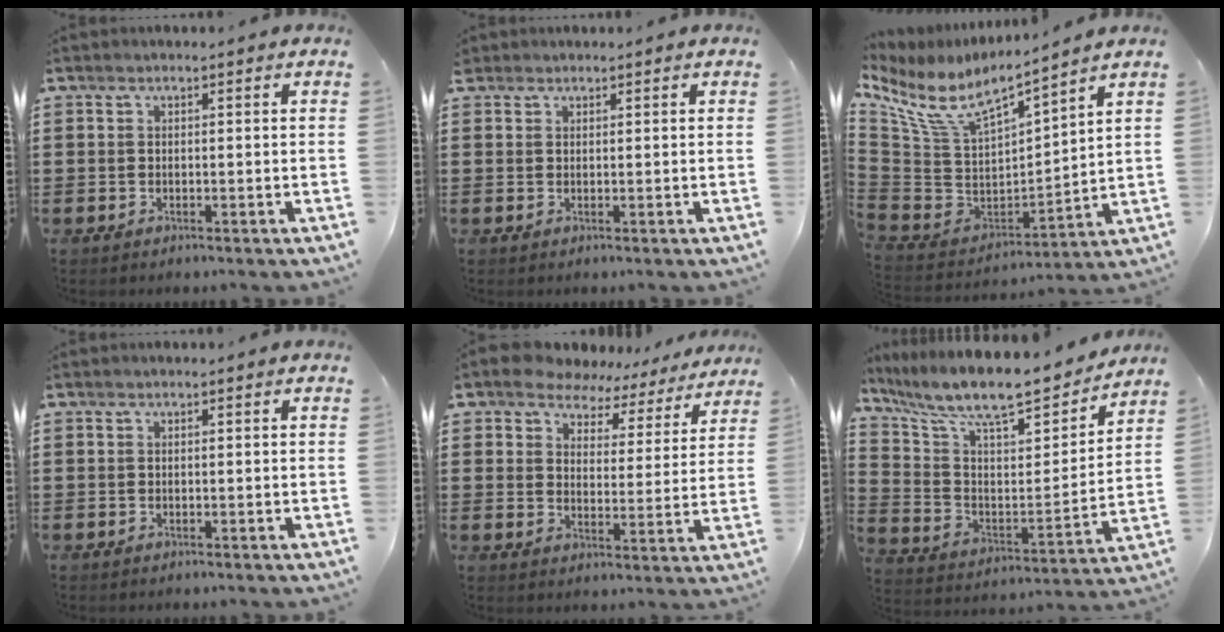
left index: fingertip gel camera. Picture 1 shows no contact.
{"total": 1.0, "force": [0.8, 0.5, 0.1], "torque": [-0.005, 0.003, 0.016]}
{"total": 9.0, "force": [6.7, 2.5, 5.5], "torque": [-0.135, -0.048, 0.117]}
{"total": 0.0}
{"total": 5.5, "force": [5.1, 2.0, 0.6], "torque": [-0.042, -0.023, 0.089]}
{"total": 10.7, "force": [9.2, 2.0, 5.1], "torque": [-0.131, -0.065, 0.153]}